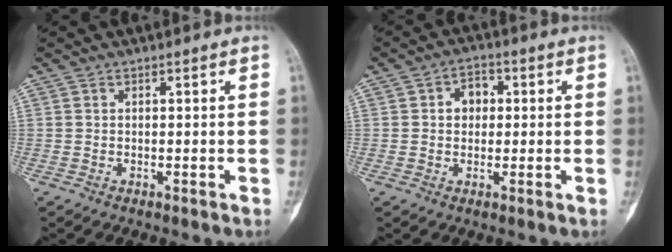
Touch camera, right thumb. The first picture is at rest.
{"total": 4.5, "force": [0.6, 3.6, 2.6], "torque": [-0.018, 0.011, 0.003]}